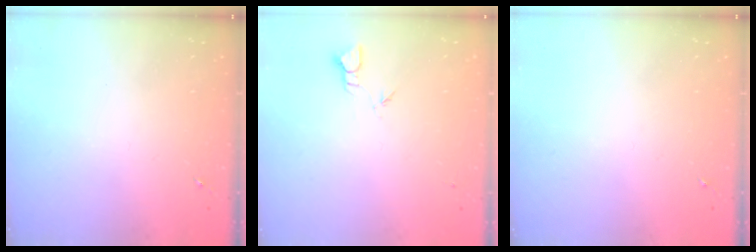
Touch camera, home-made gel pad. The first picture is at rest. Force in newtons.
{"total": 2.4, "press": 2.4, "slide": 0.2}
{"total": 0.0}